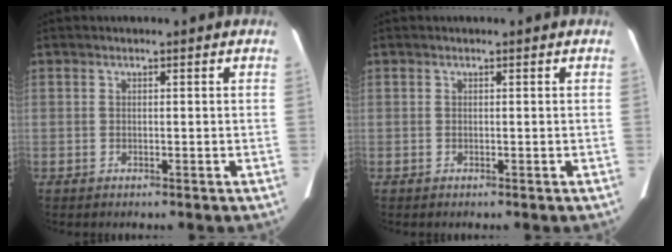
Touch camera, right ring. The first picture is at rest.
{"total": 0.0}